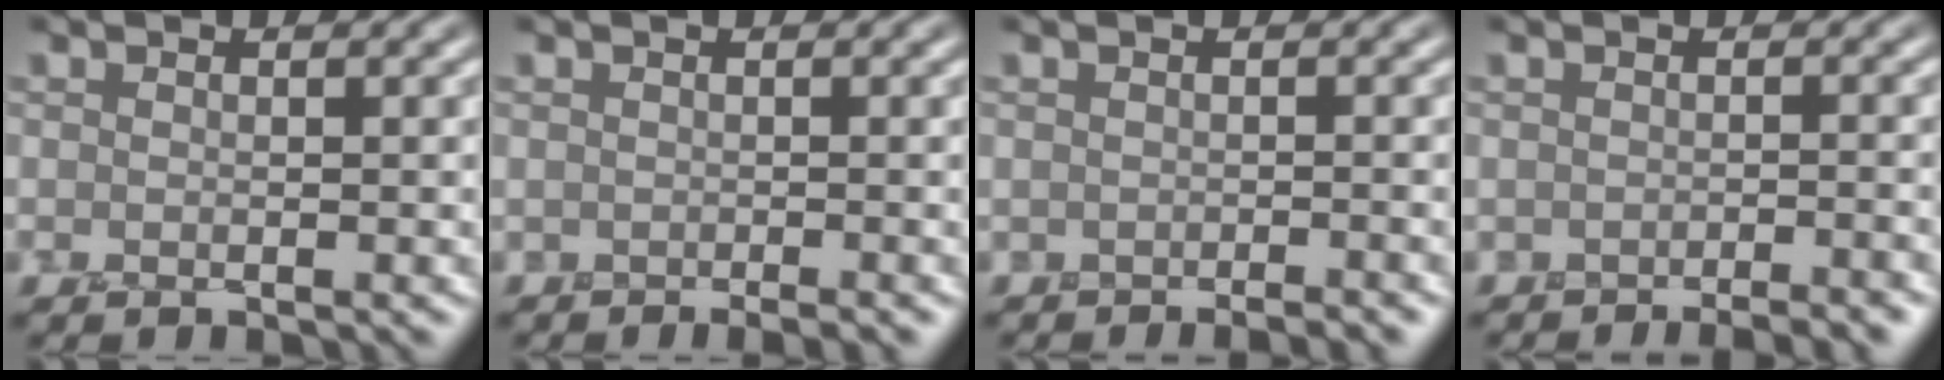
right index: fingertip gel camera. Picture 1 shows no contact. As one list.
[{"total": 0.7, "force": [-0.6, 0.0, 0.4], "torque": [0.013, 0.003, -0.007]}, {"total": 1.2, "force": [-1.2, 0.0, 0.4], "torque": [0.019, 0.010, -0.013]}, {"total": 2.9, "force": [-2.7, 0.4, 1.2], "torque": [0.011, 0.009, -0.029]}]